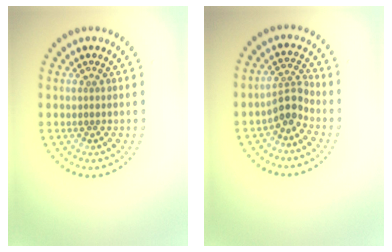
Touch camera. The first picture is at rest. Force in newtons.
{"total": 2.5, "press": 1.8, "slide": 1.7}